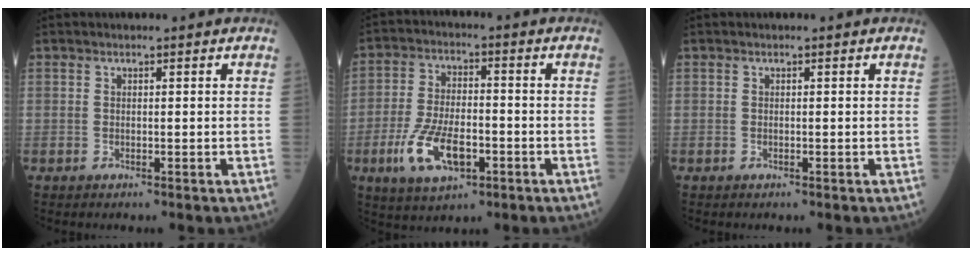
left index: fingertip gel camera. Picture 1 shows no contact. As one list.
[{"total": 10.2, "force": [-4.1, 4.4, 8.2], "torque": [-0.174, -0.004, -0.071]}, {"total": 0.0}]